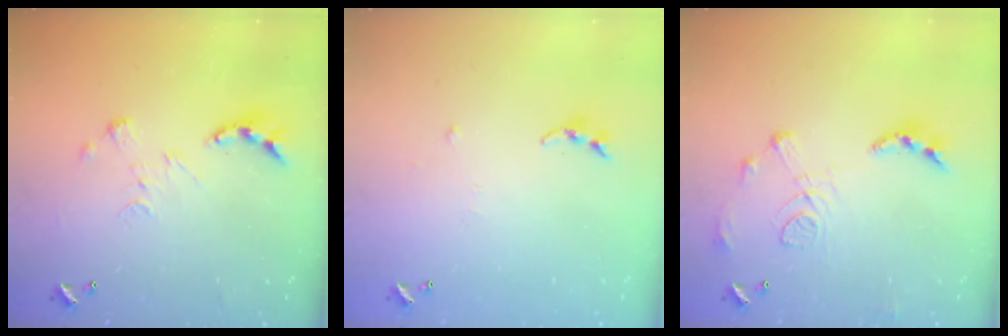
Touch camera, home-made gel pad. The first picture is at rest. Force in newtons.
{"total": 5.4, "press": 5.4, "slide": 0.6}
{"total": 11.4, "press": 11.3, "slide": 1.0}